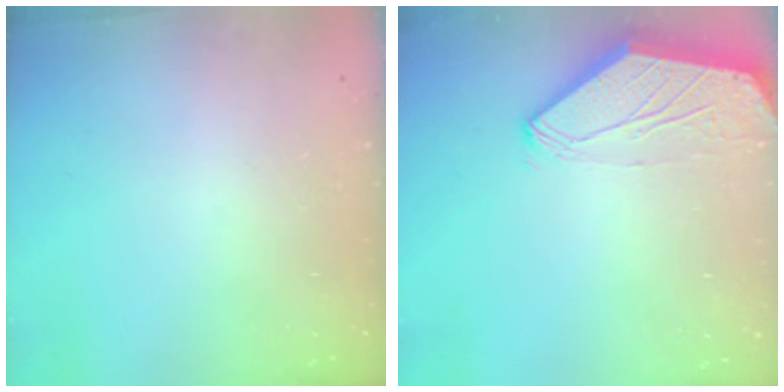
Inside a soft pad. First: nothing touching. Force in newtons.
{"total": 0.0}